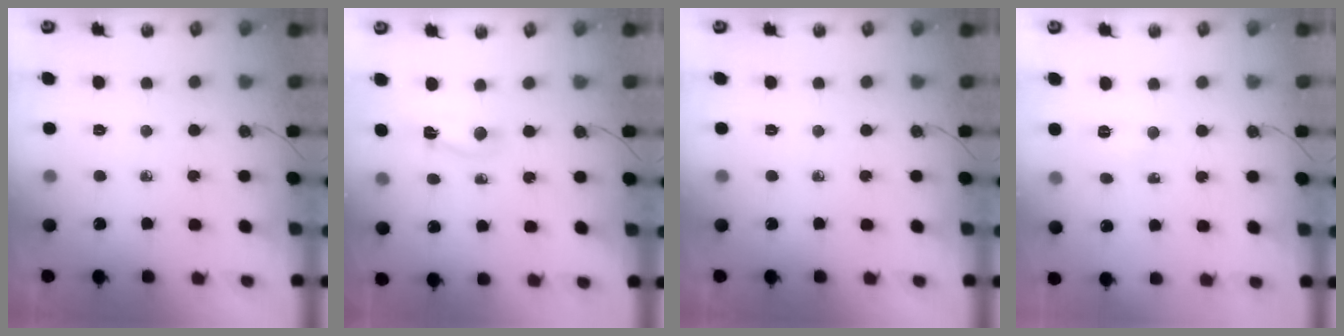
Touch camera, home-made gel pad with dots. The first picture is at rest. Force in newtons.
{"total": 2.8, "press": 2.7, "slide": 0.6}
{"total": 0.0}
{"total": 3.3, "press": 3.2, "slide": 0.9}